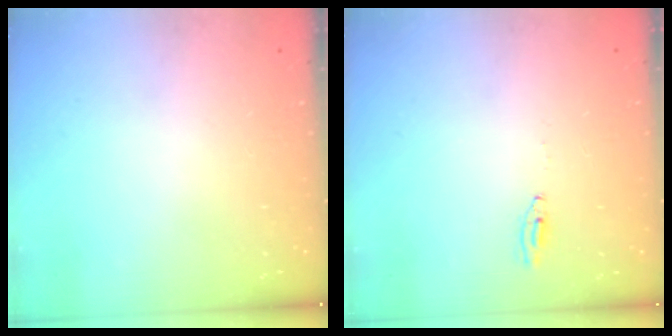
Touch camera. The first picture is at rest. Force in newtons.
{"total": 2.0, "press": 2.0, "slide": 0.2}